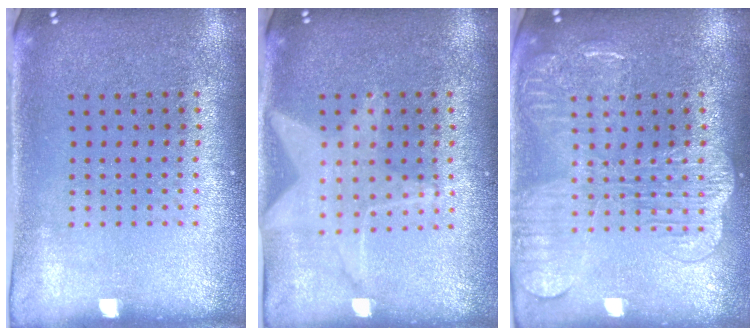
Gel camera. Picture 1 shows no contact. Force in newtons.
{"total": 1.5, "press": 1.4, "slide": 0.4}
{"total": 3.9, "press": 3.9, "slide": 0.6}